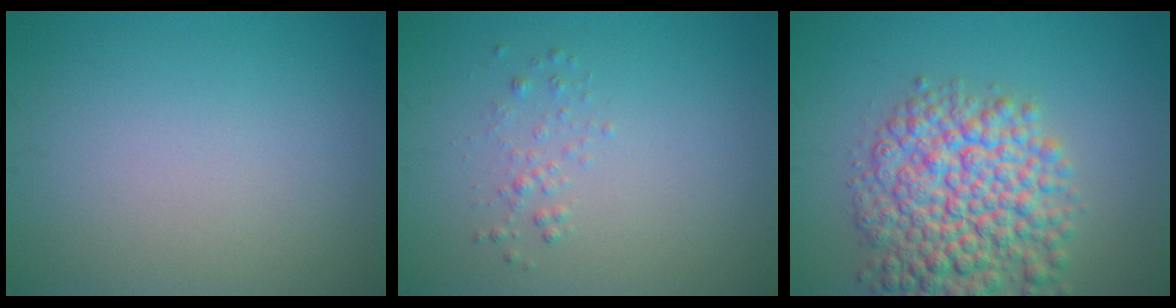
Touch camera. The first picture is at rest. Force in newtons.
{"total": 1.0, "press": 1.0, "slide": 0.0}
{"total": 9.0, "press": 9.0, "slide": 0.3}